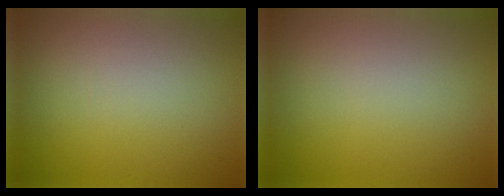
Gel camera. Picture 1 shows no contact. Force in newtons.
{"total": 0.0}